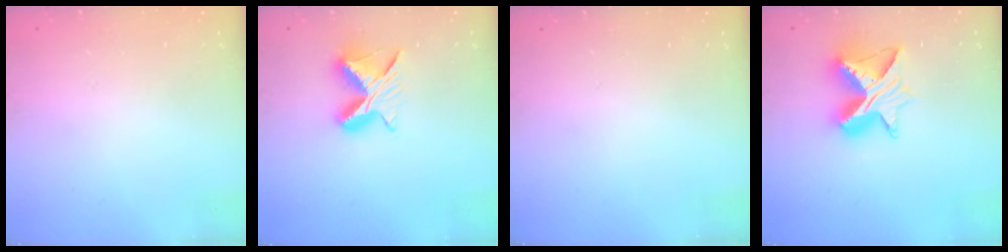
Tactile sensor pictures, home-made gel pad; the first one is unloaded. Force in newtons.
{"total": 9.0, "press": 8.9, "slide": 0.5}
{"total": 0.0}
{"total": 11.8, "press": 11.8, "slide": 1.0}